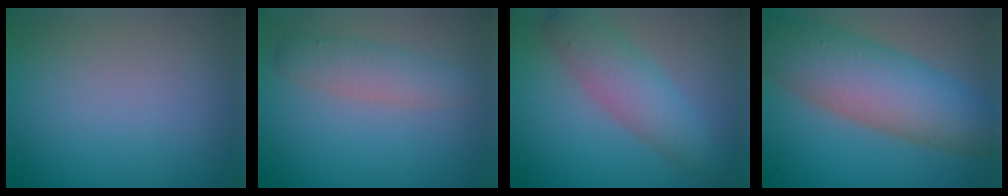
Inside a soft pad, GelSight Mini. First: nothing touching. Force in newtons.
{"total": 3.0, "press": 3.0, "slide": 0.1}
{"total": 4.4, "press": 4.4, "slide": 0.1}
{"total": 10.0, "press": 10.0, "slide": 0.3}